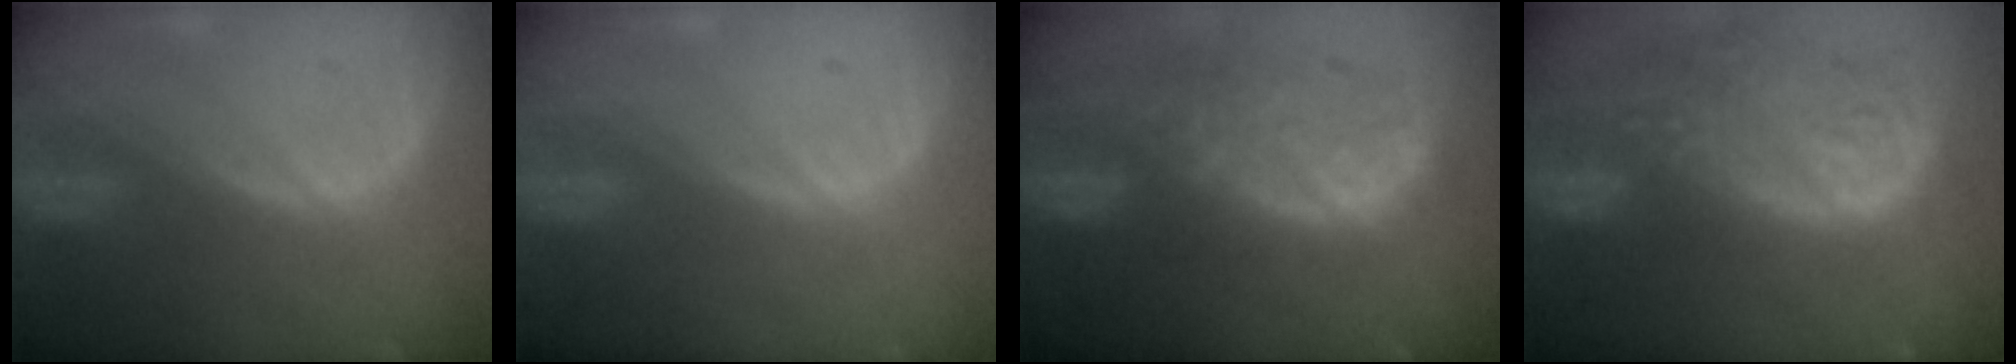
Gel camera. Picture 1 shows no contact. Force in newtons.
{"total": 0.0}
{"total": 11.0, "press": 9.5, "slide": 5.5}
{"total": 14.5, "press": 11.9, "slide": 8.2}